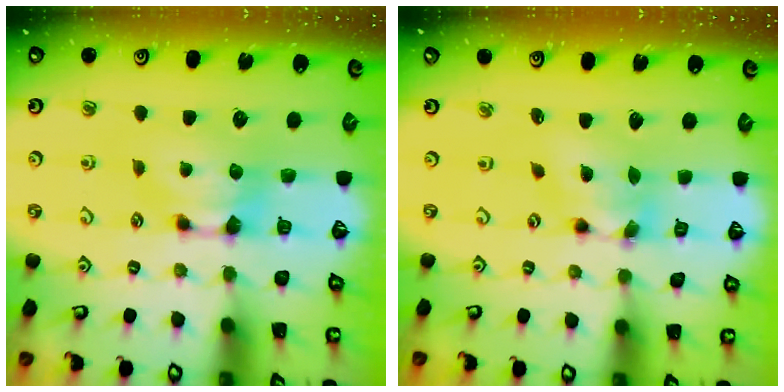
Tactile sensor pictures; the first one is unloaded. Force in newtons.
{"total": 3.4, "press": 2.9, "slide": 1.8}